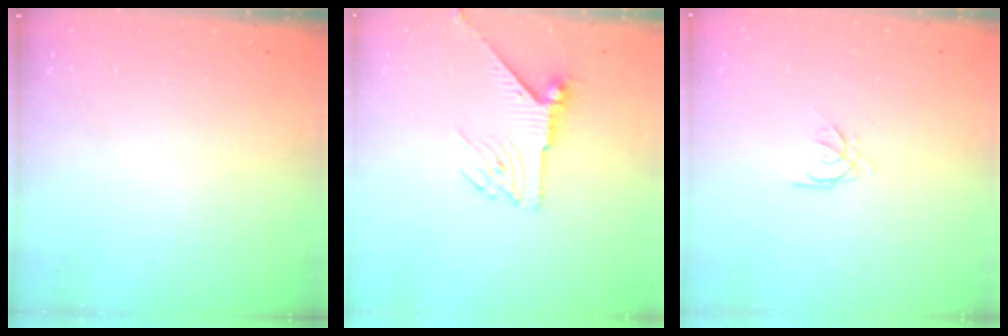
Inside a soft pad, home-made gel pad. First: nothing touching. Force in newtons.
{"total": 6.4, "press": 6.4, "slide": 0.1}
{"total": 1.4, "press": 1.3, "slide": 0.3}